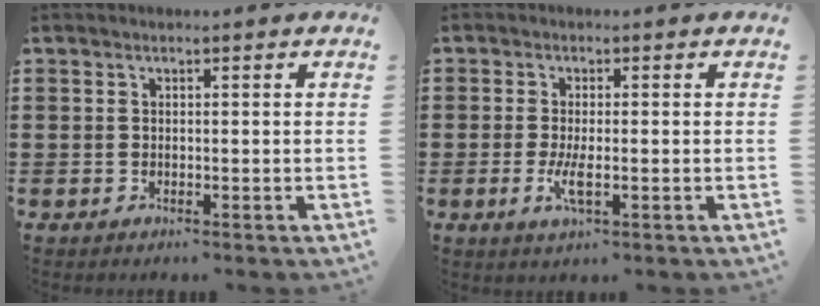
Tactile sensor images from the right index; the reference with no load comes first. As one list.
[{"total": 3.3, "force": [-0.8, 0.8, 3.1], "torque": [-0.067, -0.009, -0.017]}]